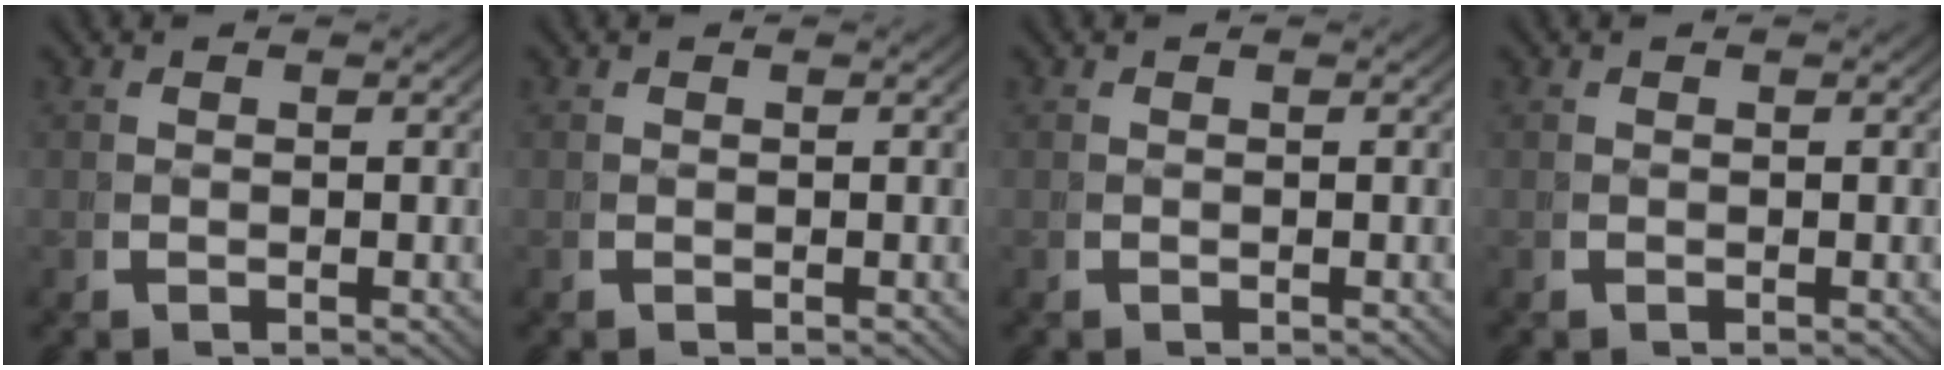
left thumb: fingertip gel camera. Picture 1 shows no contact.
{"total": 0.0}
{"total": 0.0}
{"total": 0.0}